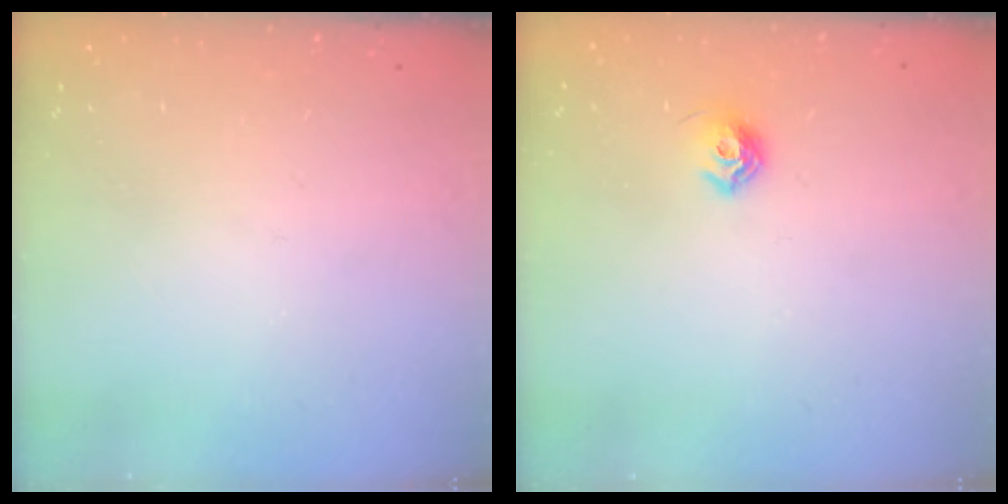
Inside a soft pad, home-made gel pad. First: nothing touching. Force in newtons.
{"total": 6.8, "press": 6.7, "slide": 1.1}